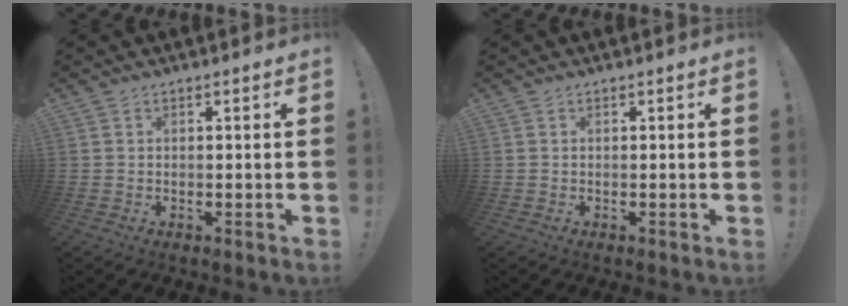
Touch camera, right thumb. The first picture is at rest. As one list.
[{"total": 0.0}]